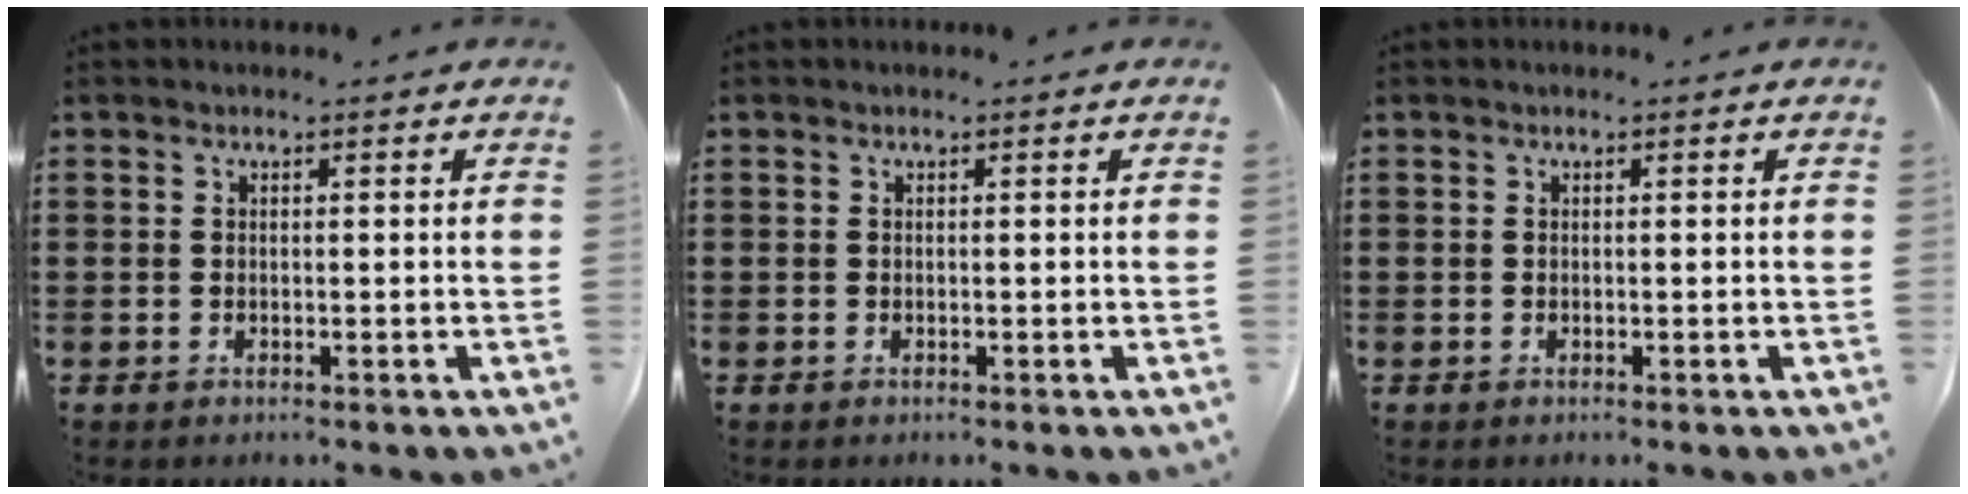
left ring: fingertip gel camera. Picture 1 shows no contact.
{"total": 0.0}
{"total": 0.0}